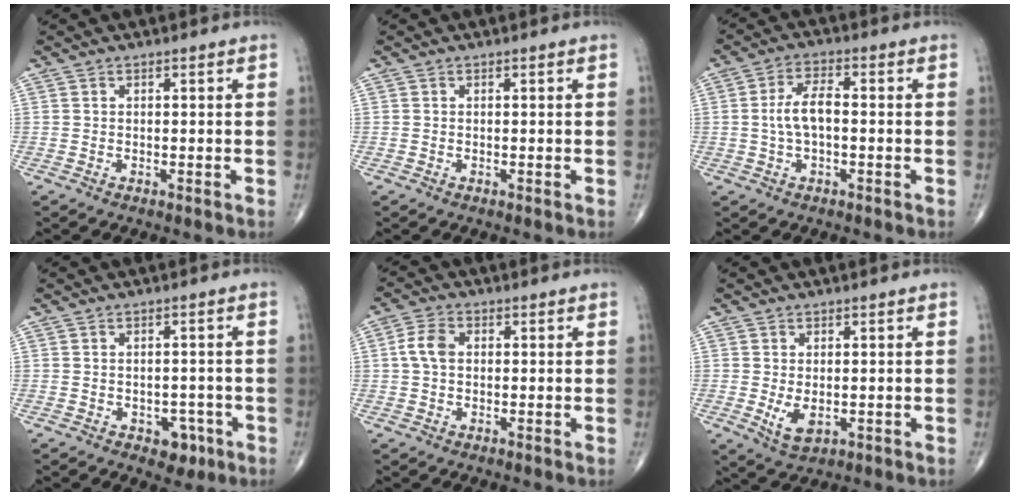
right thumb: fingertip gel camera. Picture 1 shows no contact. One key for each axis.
{"total": 0.0}
{"total": 6.0, "fx": -0.4, "fy": 2.8, "fz": 5.3, "tx": -0.109, "ty": 0.018, "tz": -0.012}
{"total": 4.2, "fx": -1.9, "fy": 2.9, "fz": 2.4, "tx": -0.008, "ty": 0.012, "tz": -0.022}
{"total": 4.4, "fx": 0.4, "fy": 3.0, "fz": 3.3, "tx": -0.070, "ty": 0.011, "tz": 0.002}
{"total": 4.3, "fx": -0.6, "fy": 2.4, "fz": 3.5, "tx": -0.059, "ty": -0.011, "tz": -0.002}